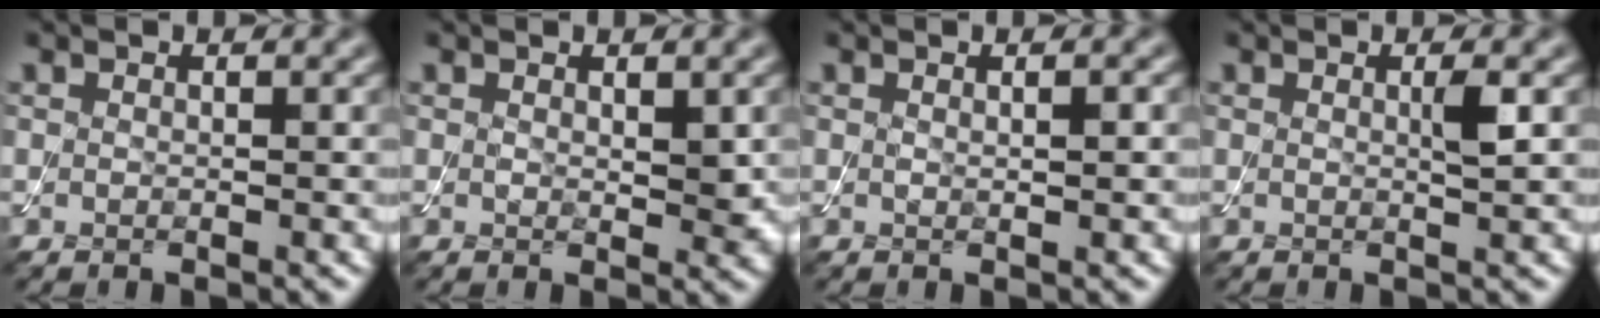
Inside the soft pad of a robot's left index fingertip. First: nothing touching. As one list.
[{"total": 1.7, "force": [0.4, 0.9, 1.4], "torque": [-0.019, -0.006, 0.010]}, {"total": 0.9, "force": [0.1, 0.1, 0.8], "torque": [-0.015, 0.001, 0.002]}, {"total": 1.2, "force": [0.3, 0.0, 1.2], "torque": [-0.022, 0.002, 0.002]}]